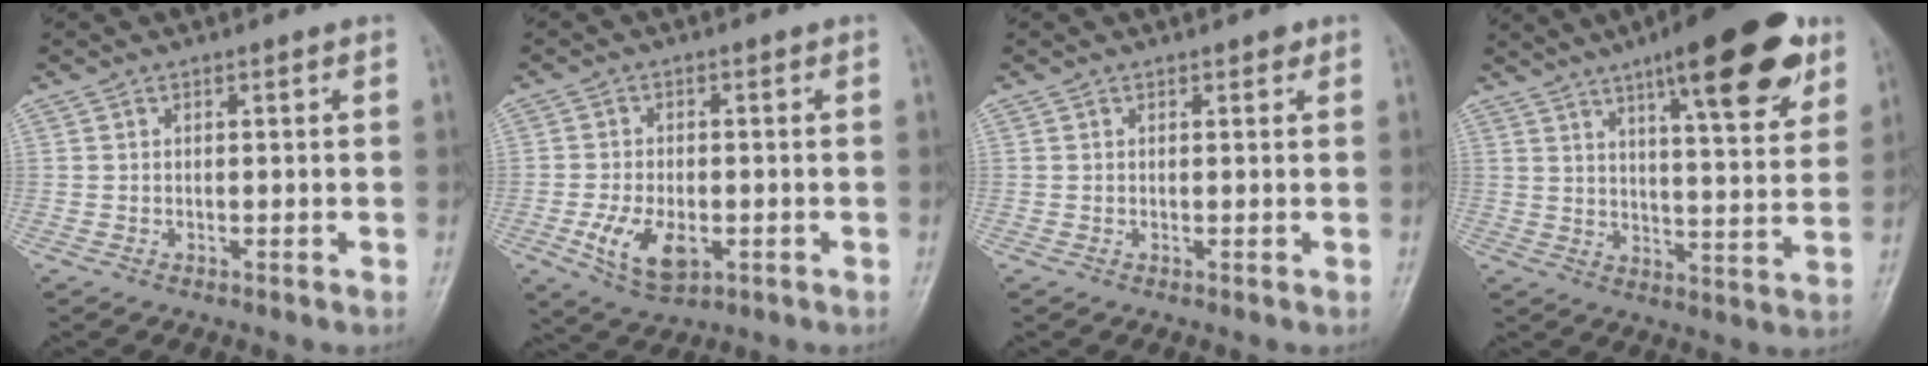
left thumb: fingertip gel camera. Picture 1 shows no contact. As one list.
[{"total": 8.1, "force": [-2.4, 4.6, 6.1], "torque": [-0.112, -0.004, -0.034]}, {"total": 0.9, "force": [0.6, 0.5, 0.4], "torque": [0.002, -0.003, 0.004]}, {"total": 19.5, "force": [11.2, 5.1, 15.1], "torque": [-0.186, -0.039, 0.162]}]